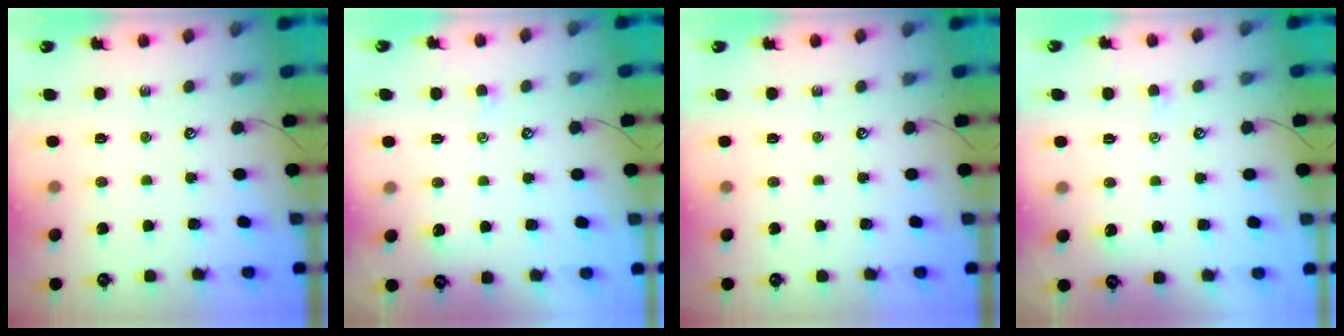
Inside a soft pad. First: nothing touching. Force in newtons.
{"total": 0.8, "press": 0.5, "slide": 0.7}
{"total": 0.0}
{"total": 0.8, "press": 0.5, "slide": 0.7}